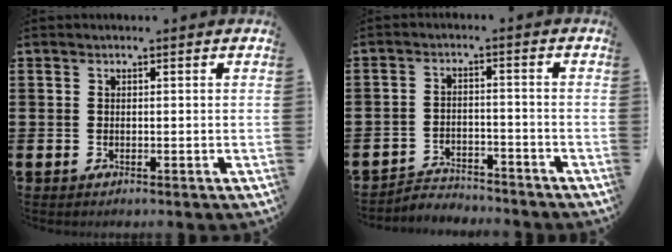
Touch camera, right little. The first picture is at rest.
{"total": 3.1, "force": [-3.0, 0.5, -0.1], "torque": [-0.008, 0.004, -0.067]}